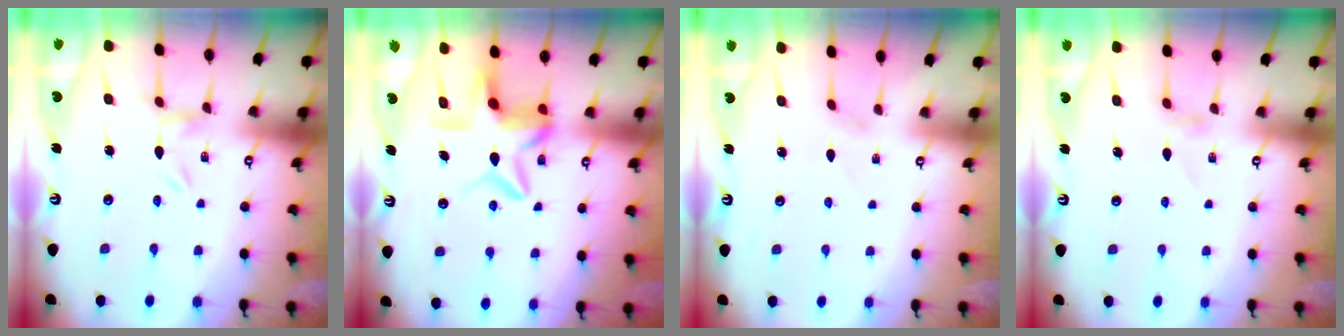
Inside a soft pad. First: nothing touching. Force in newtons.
{"total": 10.2, "press": 10.2, "slide": 0.9}
{"total": 0.0}
{"total": 2.8, "press": 2.8, "slide": 0.3}